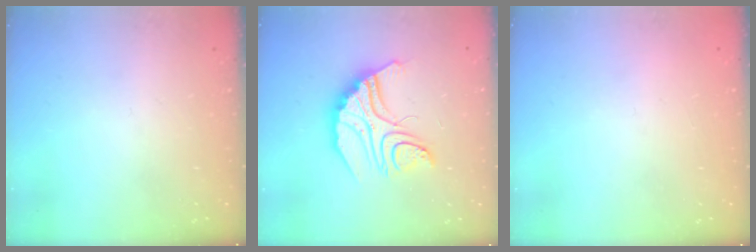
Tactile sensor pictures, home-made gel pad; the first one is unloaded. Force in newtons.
{"total": 13.7, "press": 13.7, "slide": 1.4}
{"total": 2.1, "press": 2.1, "slide": 0.1}